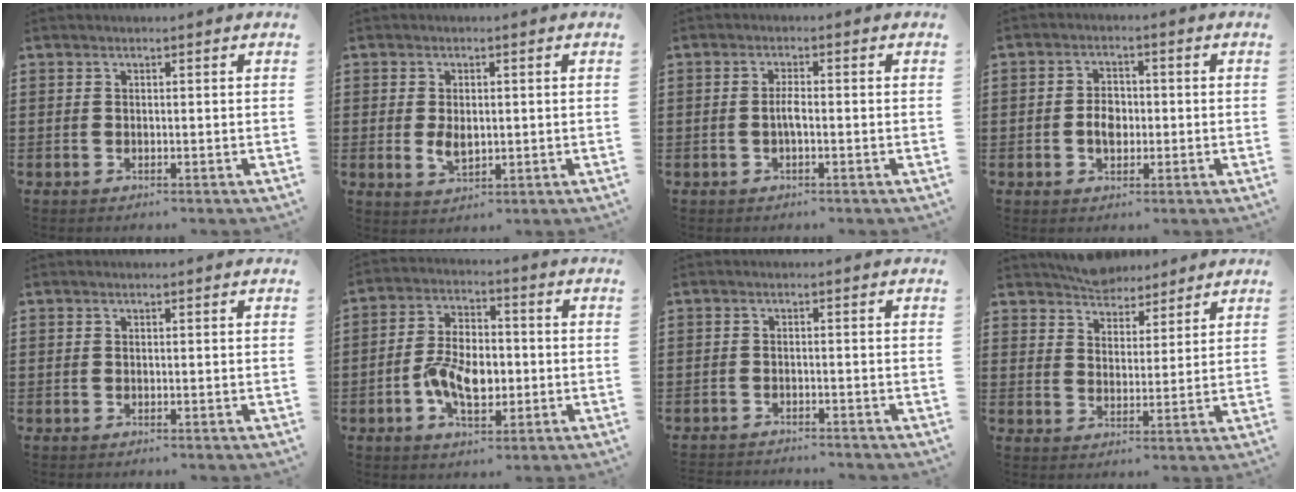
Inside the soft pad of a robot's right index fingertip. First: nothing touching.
{"total": 3.5, "force": [-0.2, 2.0, 2.9], "torque": [-0.048, 0.003, -0.004]}
{"total": 2.3, "force": [-0.4, 0.6, 2.2], "torque": [-0.049, 0.000, -0.011]}
{"total": 3.7, "force": [-0.5, 2.6, 2.6], "torque": [-0.046, 0.003, -0.014]}
{"total": 0.0}
{"total": 8.1, "force": [-2.0, 4.8, 6.2], "torque": [-0.120, 0.001, -0.044]}
{"total": 1.5, "force": [-1.5, 0.0, 0.0], "torque": [-0.004, 0.002, -0.031]}
{"total": 4.5, "force": [4.3, 1.2, -0.4], "torque": [-0.010, -0.012, 0.082]}